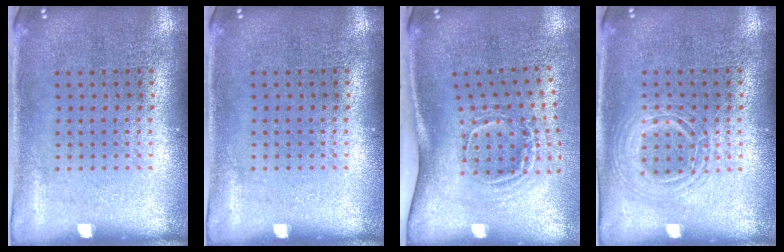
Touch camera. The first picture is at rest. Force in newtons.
{"total": 0.0}
{"total": 1.9, "press": 1.2, "slide": 1.6}
{"total": 1.2, "press": 1.2, "slide": 0.1}